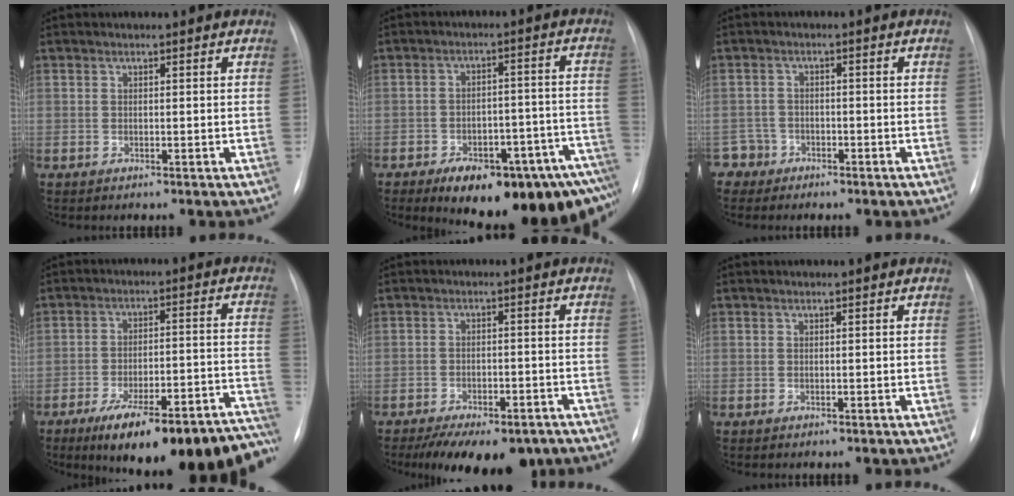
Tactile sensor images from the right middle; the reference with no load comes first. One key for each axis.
{"total": 18.8, "fx": -12.8, "fy": 6.3, "fz": 12.2, "tx": -0.097, "ty": 0.040, "tz": -0.168}
{"total": 3.0, "fx": -1.9, "fy": 2.1, "fz": -1.0, "tx": 0.022, "ty": 0.011, "tz": -0.039}
{"total": 23.8, "fx": -19.3, "fy": 5.1, "fz": 13.0, "tx": -0.115, "ty": 0.023, "tz": -0.266}
{"total": 14.2, "fx": -10.5, "fy": 6.0, "fz": 7.5, "tx": -0.122, "ty": -0.008, "tz": -0.140}
{"total": 0.0}